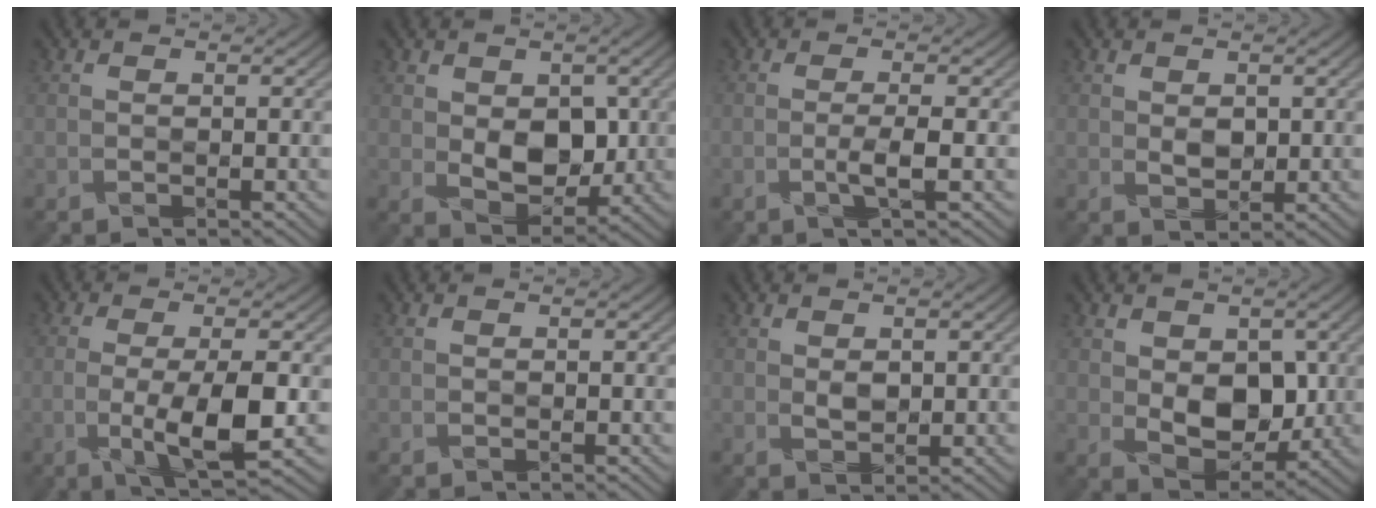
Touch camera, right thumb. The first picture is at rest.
{"total": 5.7, "force": [0.8, 4.0, 3.9], "torque": [-0.068, -0.009, 0.021]}
{"total": 2.4, "force": [-0.7, 0.3, 2.2], "torque": [-0.036, 0.005, -0.022]}
{"total": 1.7, "force": [0.7, 1.2, 0.9], "torque": [-0.017, -0.005, 0.020]}
{"total": 7.5, "force": [-1.6, 2.0, 7.0], "torque": [-0.125, -0.002, -0.025]}
{"total": 0.0}
{"total": 1.4, "force": [0.7, 0.9, 0.7], "torque": [-0.016, -0.004, 0.019]}
{"total": 6.7, "force": [0.9, 4.7, 4.6], "torque": [-0.086, -0.013, 0.023]}